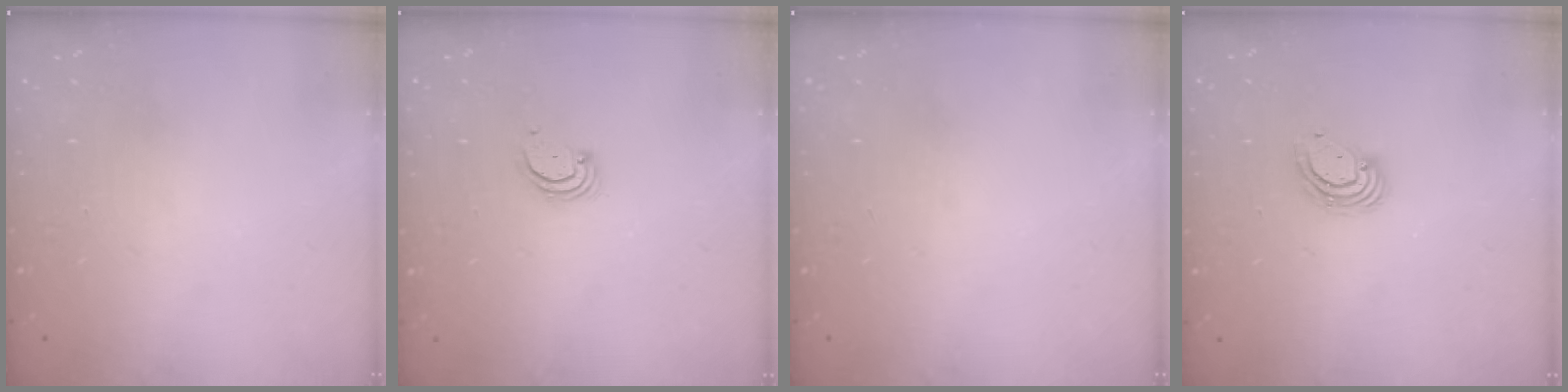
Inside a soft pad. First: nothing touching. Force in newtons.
{"total": 2.5, "press": 2.5, "slide": 0.3}
{"total": 0.0}
{"total": 4.4, "press": 4.4, "slide": 0.4}